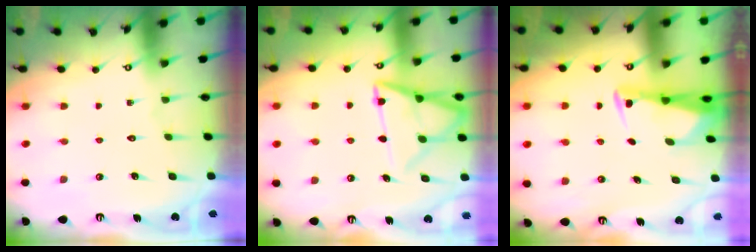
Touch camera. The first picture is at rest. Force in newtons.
{"total": 13.9, "press": 13.8, "slide": 1.5}
{"total": 2.5, "press": 2.5, "slide": 0.5}